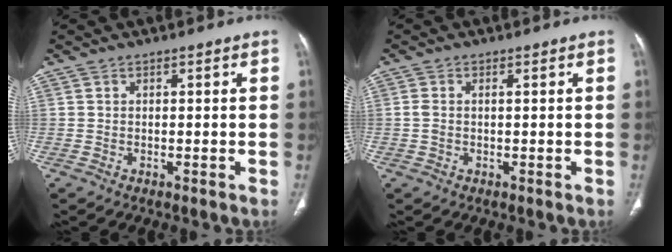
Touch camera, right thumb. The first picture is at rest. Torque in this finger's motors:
{"motor_torque": [0.33, -0.35, -0.13, 0.39, 0.11]}